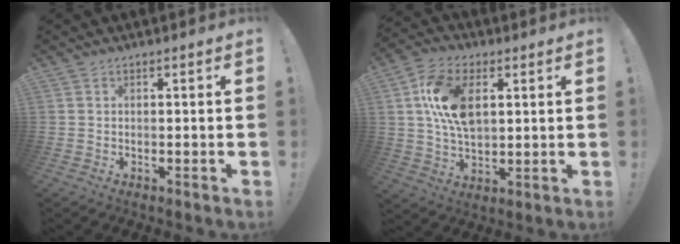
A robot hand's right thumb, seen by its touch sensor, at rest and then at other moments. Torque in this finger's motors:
{"motor_torque": [0.23, 0.35, 0.67, 0.66, 0.15]}